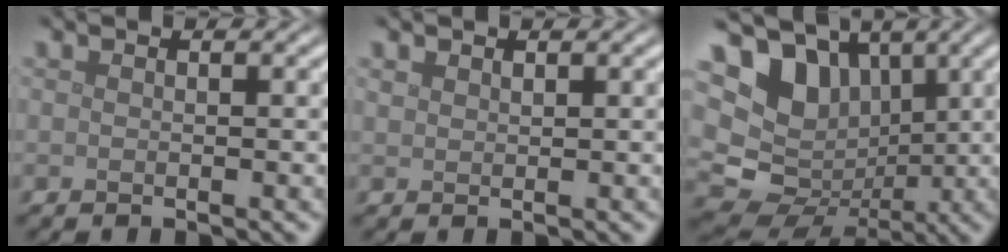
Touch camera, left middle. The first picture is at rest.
{"total": 0.7, "force": [0.5, 0.3, 0.2], "torque": [-0.009, -0.002, 0.012]}
{"total": 12.4, "force": [2.6, 10.7, 5.8], "torque": [-0.125, 0.017, 0.031]}